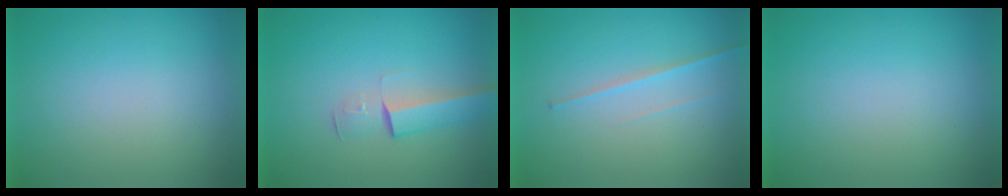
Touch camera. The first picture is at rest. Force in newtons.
{"total": 2.9}
{"total": 1.4}
{"total": 1.2}